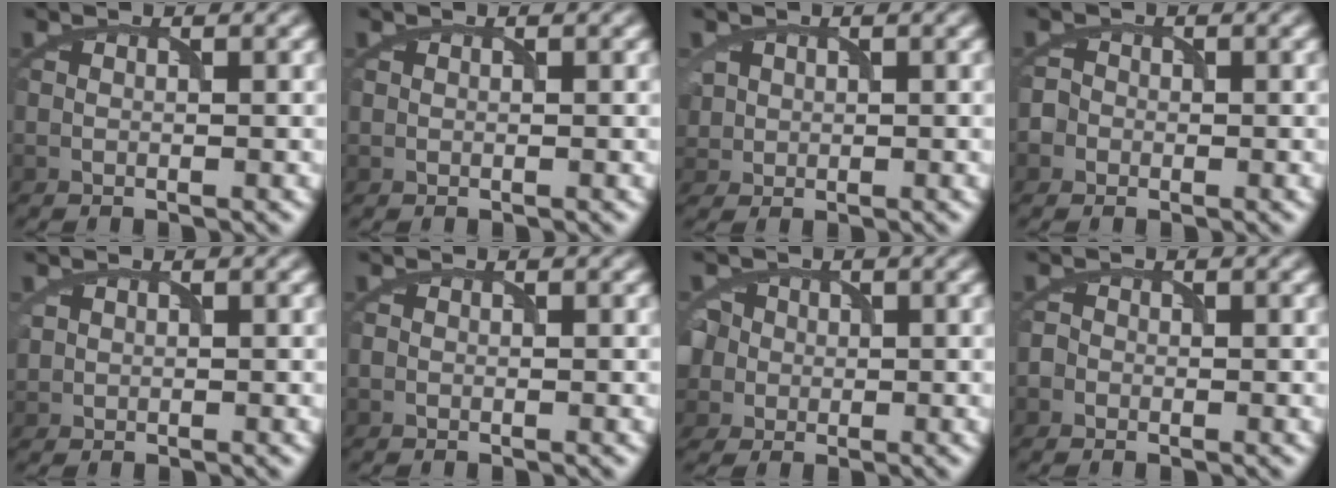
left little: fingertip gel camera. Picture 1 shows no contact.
{"total": 0.0}
{"total": 1.8, "force": [0.5, 1.7, 0.1], "torque": [0.000, -0.002, 0.016]}
{"total": 1.9, "force": [-0.8, 1.7, 0.0], "torque": [0.009, 0.009, -0.016]}
{"total": 0.7, "force": [0.4, 0.6, -0.2], "torque": [0.006, 0.000, 0.014]}
{"total": 0.0}
{"total": 5.0, "force": [-0.1, 4.6, 1.8], "torque": [-0.033, 0.023, -0.014]}
{"total": 0.9, "force": [-0.5, 0.7, -0.2], "torque": [0.012, 0.001, -0.008]}